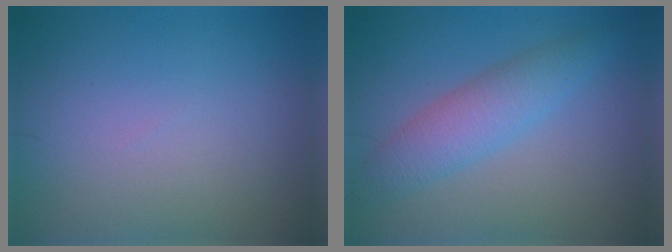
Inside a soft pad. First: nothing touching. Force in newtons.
{"total": 3.8, "press": 3.8, "slide": 0.2}